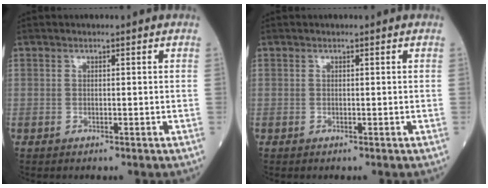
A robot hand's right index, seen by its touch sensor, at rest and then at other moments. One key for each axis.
{"total": 0.0}